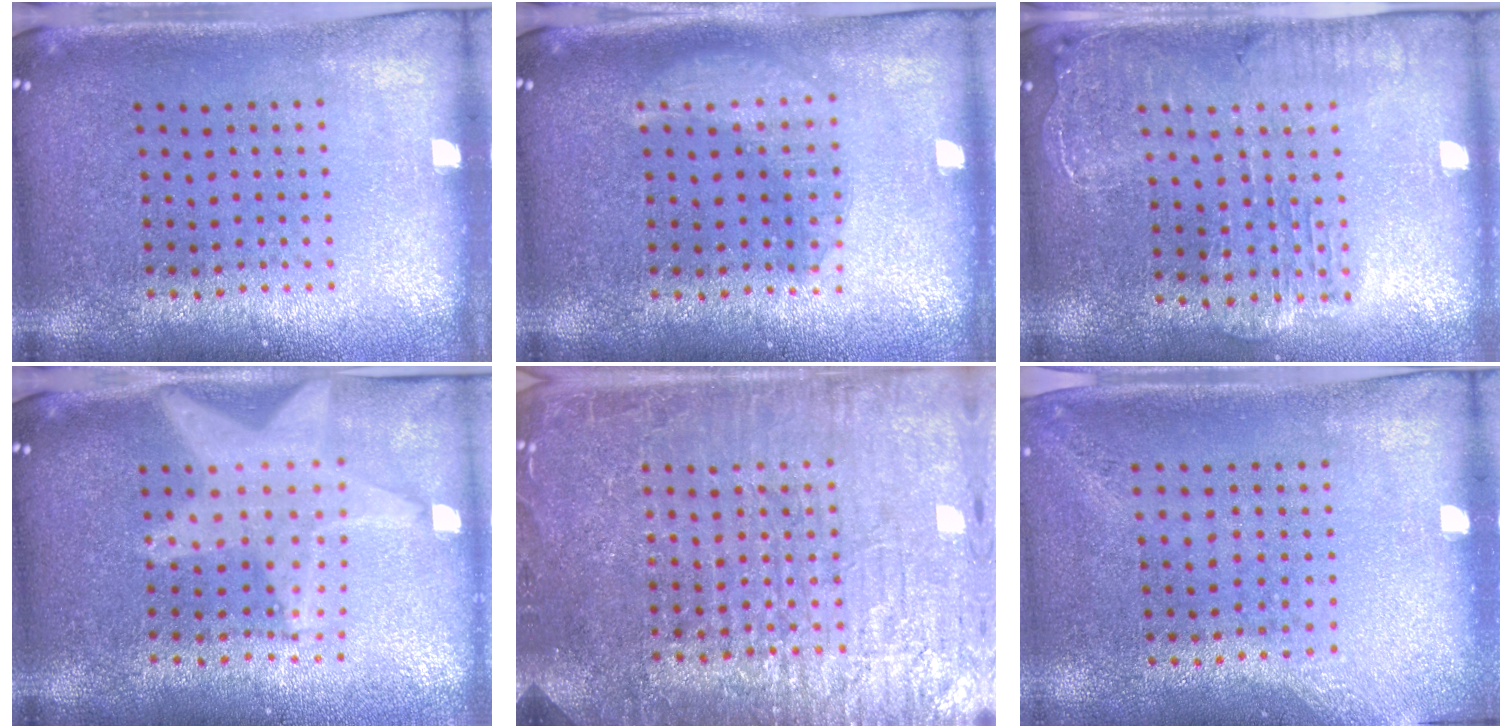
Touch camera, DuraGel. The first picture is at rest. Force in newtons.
{"total": 2.2, "press": 2.2, "slide": 0.3}
{"total": 2.0, "press": 1.8, "slide": 0.8}
{"total": 2.1, "press": 1.7, "slide": 1.2}
{"total": 7.2, "press": 7.2, "slide": 1.1}
{"total": 1.4, "press": 1.0, "slide": 1.0}